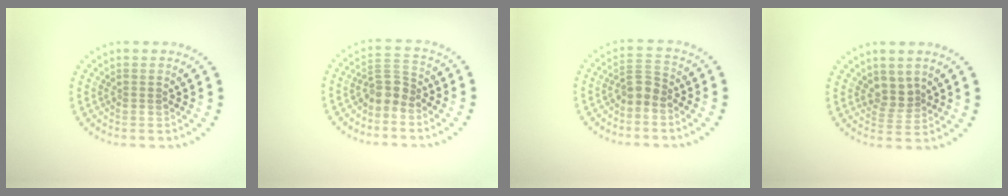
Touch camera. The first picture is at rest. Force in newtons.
{"total": 2.7, "press": 2.2, "slide": 1.5}
{"total": 2.1, "press": 1.8, "slide": 1.2}
{"total": 2.1, "press": 1.7, "slide": 1.3}